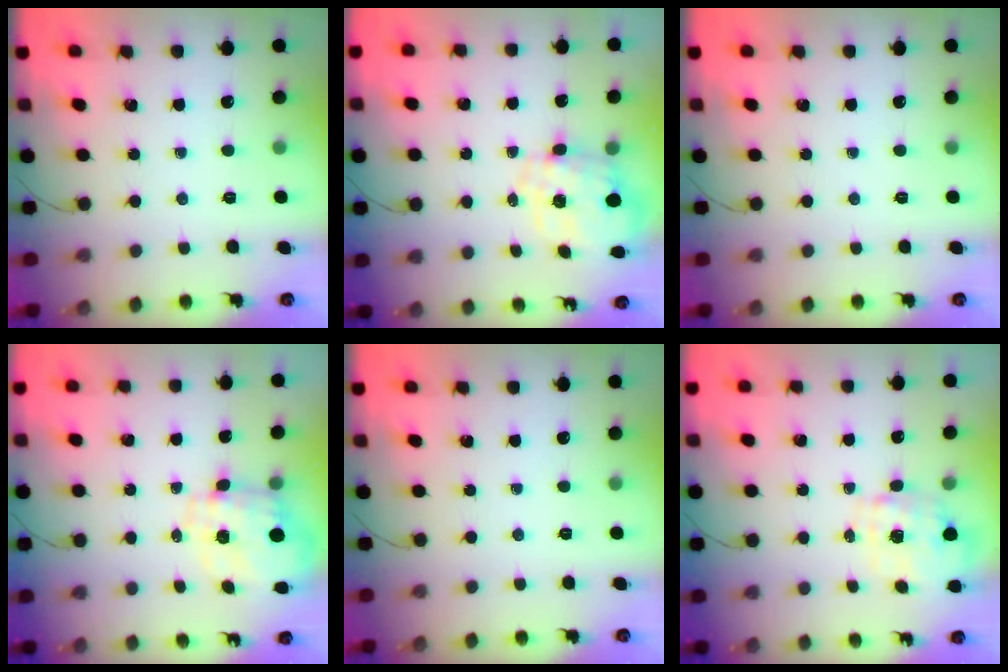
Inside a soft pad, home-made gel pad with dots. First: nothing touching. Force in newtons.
{"total": 3.8, "press": 3.3, "slide": 1.8}
{"total": 0.0}
{"total": 4.0, "press": 3.7, "slide": 1.5}
{"total": 0.0}
{"total": 1.5, "press": 1.5, "slide": 0.5}